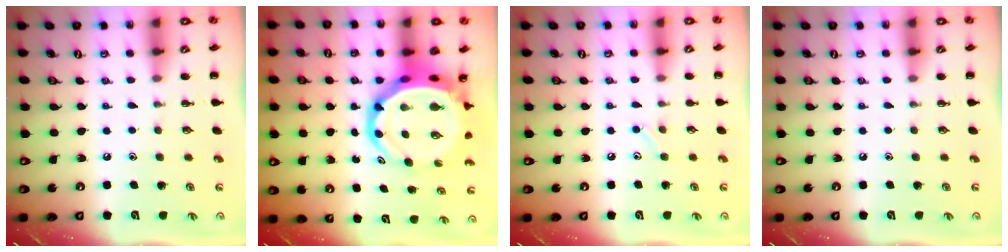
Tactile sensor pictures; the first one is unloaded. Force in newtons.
{"total": 10.2, "press": 9.8, "slide": 2.8}
{"total": 4.4, "press": 4.2, "slide": 1.3}
{"total": 0.0}